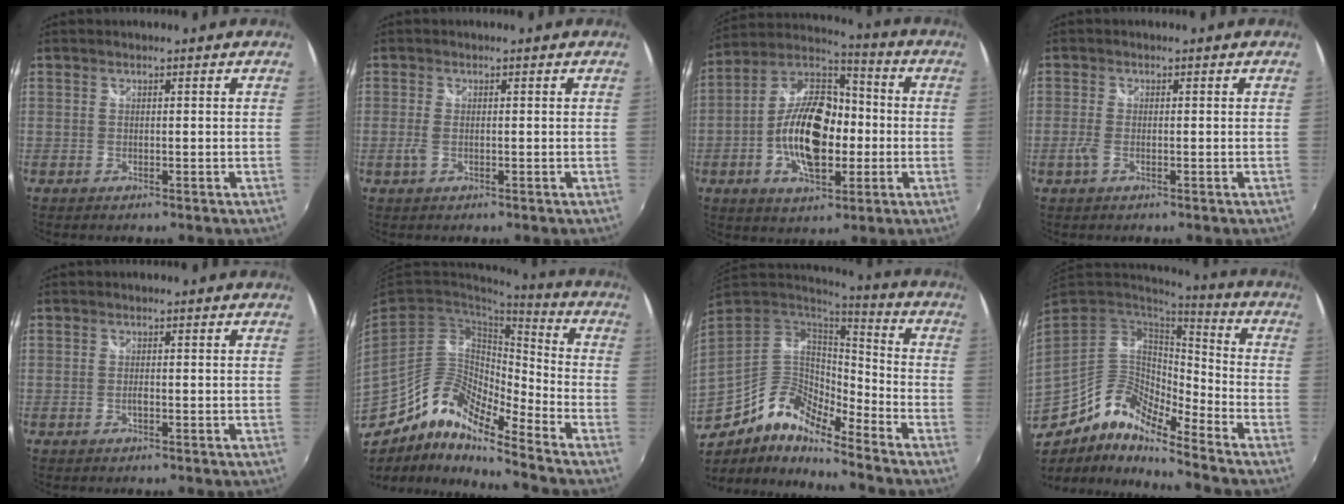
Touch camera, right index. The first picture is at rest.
{"total": 2.0, "force": [-0.4, 0.8, 1.8], "torque": [-0.041, -0.002, -0.008]}
{"total": 17.4, "force": [-3.2, 9.3, 14.3], "torque": [-0.272, 0.010, -0.059]}
{"total": 2.4, "force": [-0.7, 0.9, 2.1], "torque": [-0.048, -0.003, -0.014]}
{"total": 0.9, "force": [-0.4, 0.3, 0.7], "torque": [-0.016, -0.002, -0.007]}
{"total": 13.5, "force": [-8.8, 4.7, 9.1], "torque": [-0.158, 0.002, -0.177]}
{"total": 15.8, "force": [-10.3, 6.7, 10.0], "torque": [-0.200, -0.008, -0.201]}
{"total": 14.4, "force": [-9.4, 5.7, 9.3], "torque": [-0.172, -0.008, -0.185]}